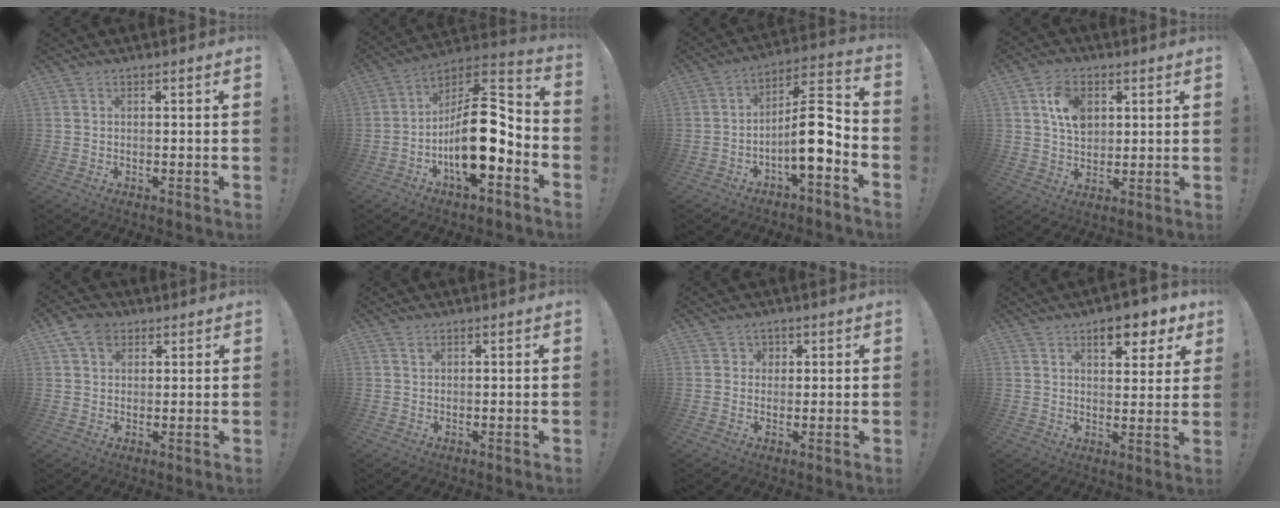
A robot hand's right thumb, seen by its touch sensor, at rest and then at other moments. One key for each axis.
{"total": 19.0, "fx": -4.4, "fy": 8.7, "fz": 16.3, "tx": -0.278, "ty": 0.021, "tz": -0.065}
{"total": 12.8, "fx": -3.6, "fy": 4.4, "fz": 11.4, "tx": -0.175, "ty": 0.020, "tz": -0.056}
{"total": 9.9, "fx": 3.5, "fy": 7.2, "fz": 5.8, "tx": -0.086, "ty": -0.002, "tz": 0.067}
{"total": 7.2, "fx": 3.5, "fy": 5.3, "fz": 3.4, "tx": -0.058, "ty": -0.003, "tz": 0.068}
{"total": 0.9, "fx": 0.5, "fy": 0.6, "fz": 0.4, "tx": -0.001, "ty": -0.002, "tz": 0.009}
{"total": 2.7, "fx": 0.8, "fy": 2.5, "fz": 0.4, "tx": 0.002, "ty": -0.006, "tz": 0.012}
{"total": 8.7, "fx": 5.4, "fy": 3.6, "fz": 5.7, "tx": -0.062, "ty": -0.035, "tz": 0.090}